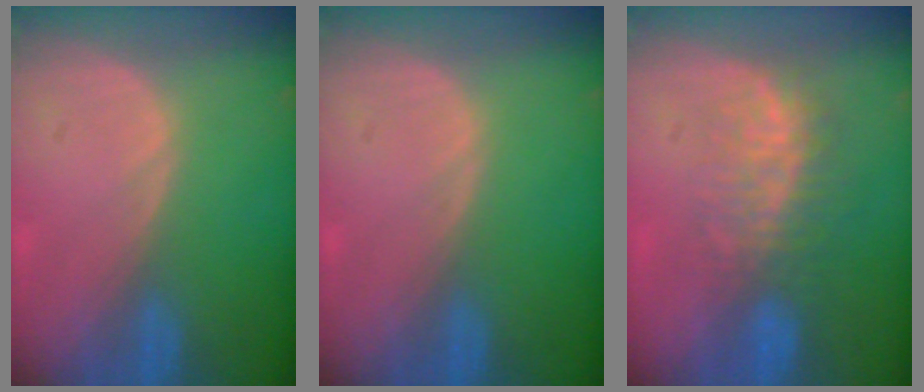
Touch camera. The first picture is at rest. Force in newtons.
{"total": 0.0}
{"total": 7.6, "press": 7.1, "slide": 2.8}